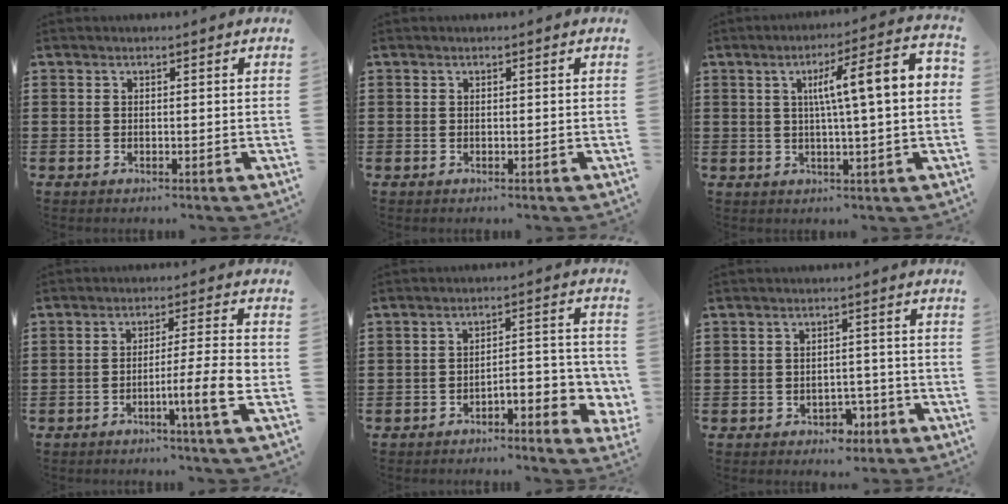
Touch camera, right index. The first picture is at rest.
{"total": 0.0}
{"total": 9.0, "force": [1.4, 0.5, 8.9], "torque": [-0.161, -0.001, 0.012]}
{"total": 8.0, "force": [-2.6, -0.3, 7.6], "torque": [-0.132, -0.012, -0.048]}
{"total": 4.4, "force": [-2.8, 1.2, 3.2], "torque": [-0.054, 0.004, -0.054]}
{"total": 2.9, "force": [-1.8, 1.9, 1.3], "torque": [-0.028, 0.004, -0.038]}